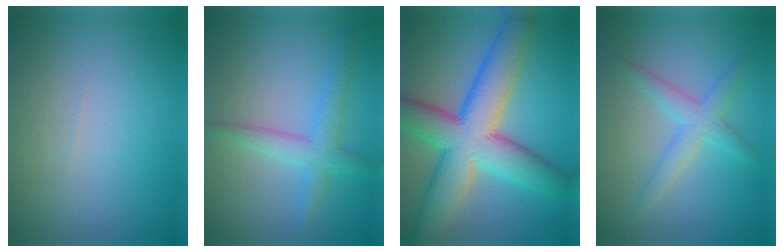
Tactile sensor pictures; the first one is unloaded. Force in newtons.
{"total": 3.0, "press": 3.0, "slide": 0.2}
{"total": 10.9, "press": 10.9, "slide": 0.3}
{"total": 2.8, "press": 2.8, "slide": 0.1}